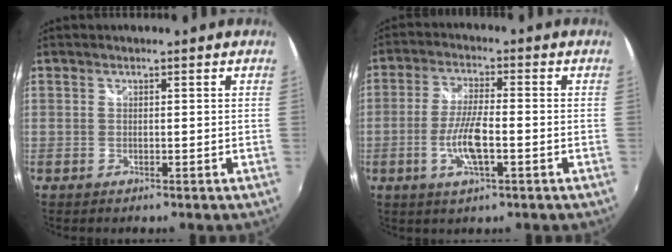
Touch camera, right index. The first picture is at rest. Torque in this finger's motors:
{"motor_torque": [0.27, -0.11, 0.51, 0.08]}